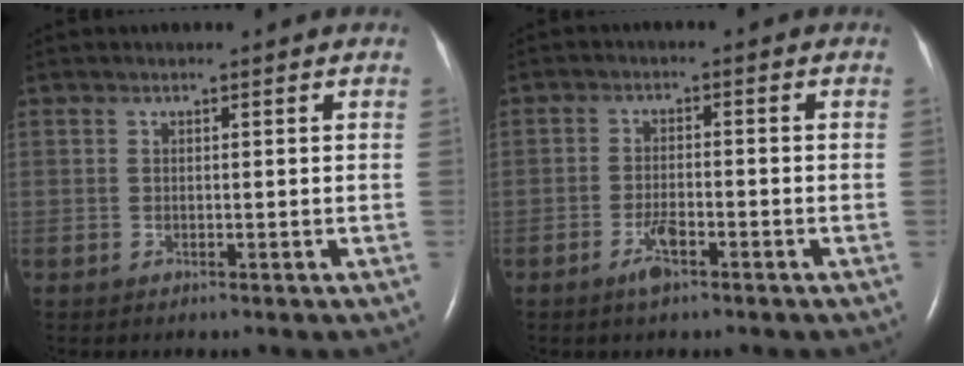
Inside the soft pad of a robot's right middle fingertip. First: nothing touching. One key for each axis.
{"total": 3.2, "fx": -2.1, "fy": 0.7, "fz": 2.4, "tx": -0.053, "ty": -0.001, "tz": -0.039}